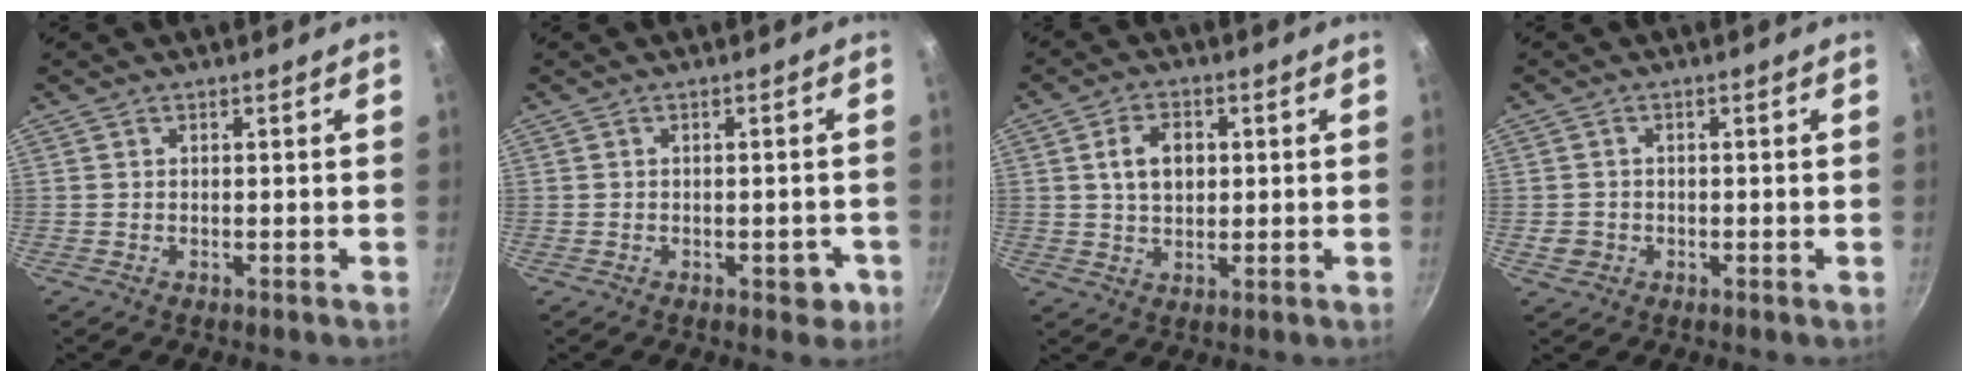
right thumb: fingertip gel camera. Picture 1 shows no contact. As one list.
[{"total": 3.4, "force": [-1.2, 2.0, 2.5], "torque": [-0.007, 0.016, -0.010]}, {"total": 6.8, "force": [1.3, 4.6, 4.9], "torque": [-0.070, 0.002, 0.022]}, {"total": 2.5, "force": [-0.5, 2.3, 0.9], "torque": [-0.015, 0.004, -0.006]}]